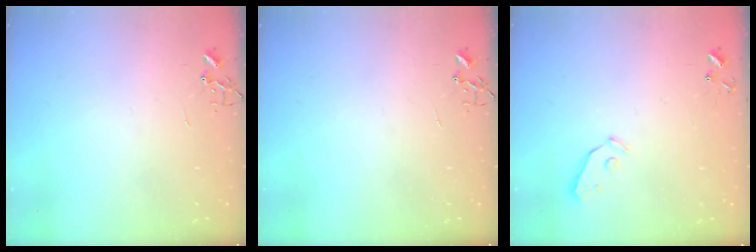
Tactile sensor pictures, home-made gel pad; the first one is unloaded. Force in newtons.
{"total": 0.0}
{"total": 4.0, "press": 4.0, "slide": 0.2}